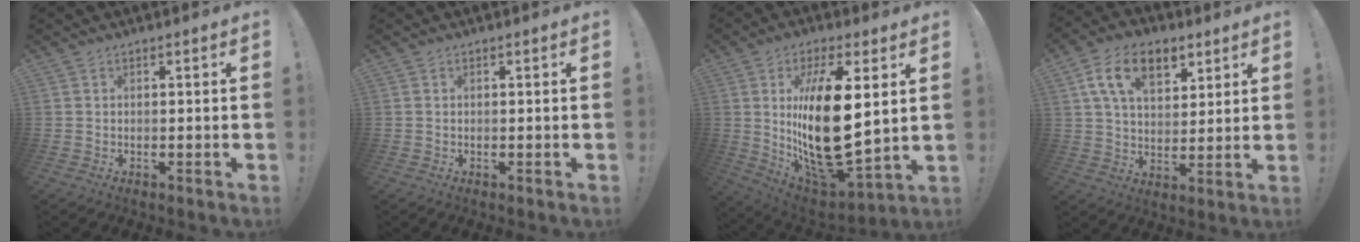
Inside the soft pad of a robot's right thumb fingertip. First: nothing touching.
{"total": 0.0}
{"total": 22.6, "force": [4.1, 9.3, 20.2], "torque": [-0.395, -0.043, 0.071]}
{"total": 14.8, "force": [7.1, 9.1, 9.4], "torque": [-0.153, -0.012, 0.132]}